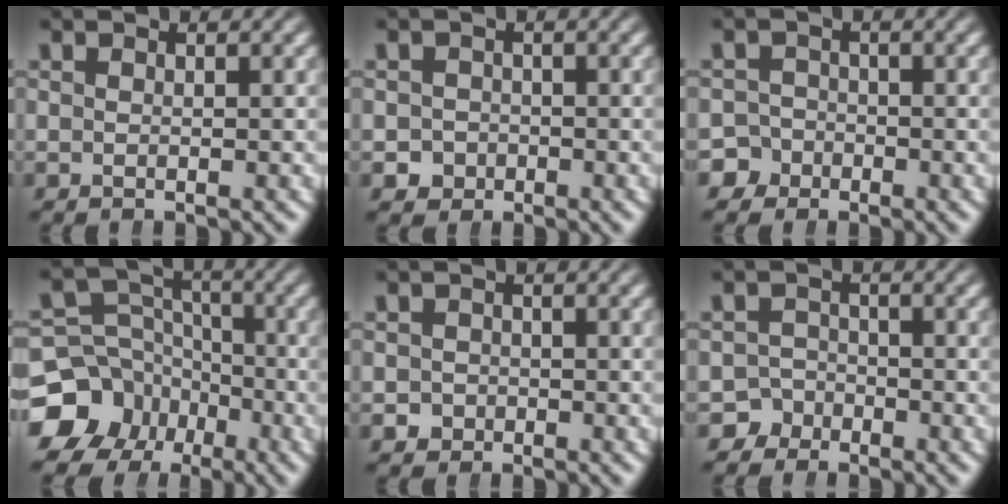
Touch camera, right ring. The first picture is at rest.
{"total": 3.2, "force": [-1.4, 2.8, 0.5], "torque": [-0.015, -0.018, -0.019]}
{"total": 4.6, "force": [-2.6, 3.8, 0.4], "torque": [-0.012, -0.018, -0.046]}
{"total": 13.3, "force": [-4.1, 11.7, 4.9], "torque": [-0.082, -0.049, -0.070]}
{"total": 2.1, "force": [-1.0, 1.8, 0.1], "torque": [-0.010, -0.016, -0.011]}
{"total": 4.4, "force": [-3.0, 3.3, 0.1], "torque": [-0.002, -0.012, -0.054]}